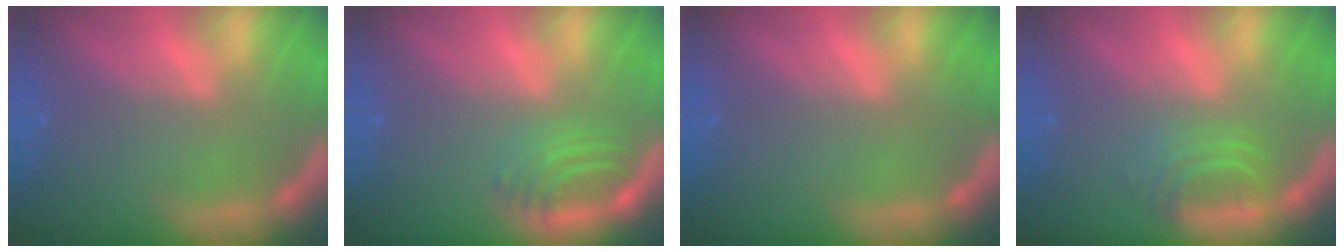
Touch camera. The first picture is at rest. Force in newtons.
{"total": 3.4}
{"total": 0.0}
{"total": 2.9}